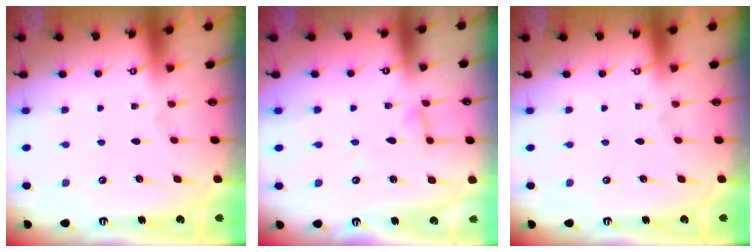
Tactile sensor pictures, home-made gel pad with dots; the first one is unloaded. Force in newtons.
{"total": 3.6, "press": 3.6, "slide": 0.2}
{"total": 0.0}